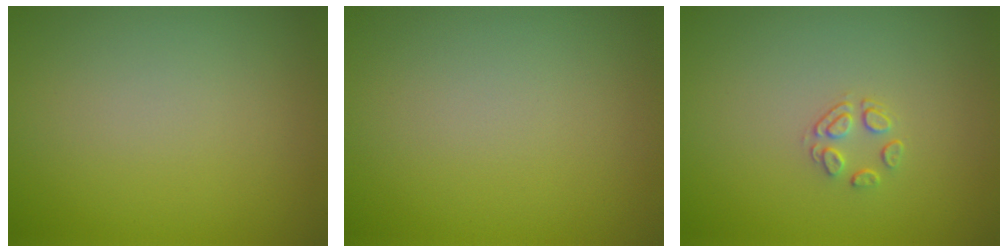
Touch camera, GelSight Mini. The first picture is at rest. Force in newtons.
{"total": 0.0}
{"total": 1.5, "press": 0.8, "slide": 1.3}